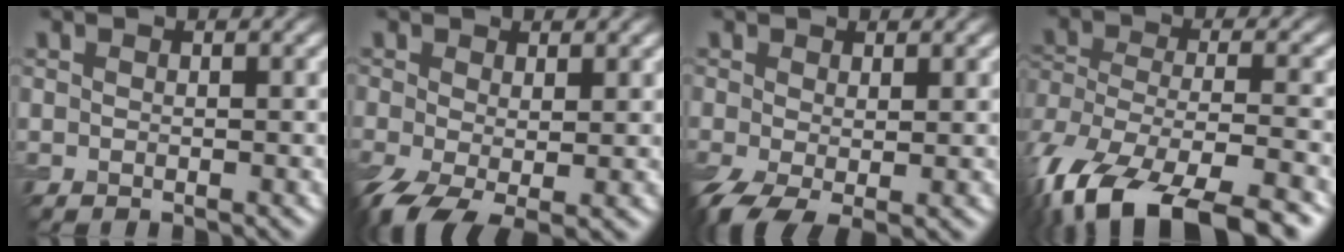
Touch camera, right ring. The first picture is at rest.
{"total": 5.9, "force": [-2.0, 3.0, 4.7], "torque": [-0.110, -0.022, -0.033]}
{"total": 4.5, "force": [-1.4, 2.2, 3.7], "torque": [-0.086, -0.015, -0.027]}
{"total": 14.6, "force": [-10.3, 6.4, 8.1], "torque": [-0.176, -0.044, -0.143]}